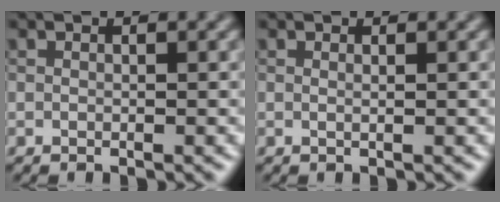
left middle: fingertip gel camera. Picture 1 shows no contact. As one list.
[{"total": 0.8, "force": [0.3, 0.4, 0.7], "torque": [-0.005, -0.001, -0.004]}]